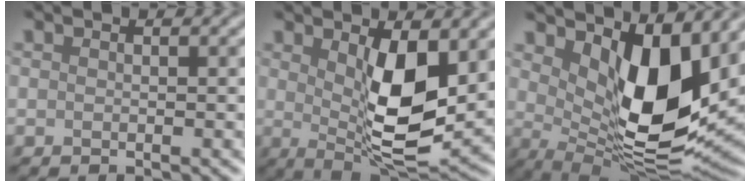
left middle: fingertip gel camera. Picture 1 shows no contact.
{"total": 8.2, "force": [1.4, 3.0, 7.4], "torque": [-0.127, -0.012, 0.028]}
{"total": 10.7, "force": [3.0, 4.9, 9.1], "torque": [-0.150, -0.026, 0.060]}